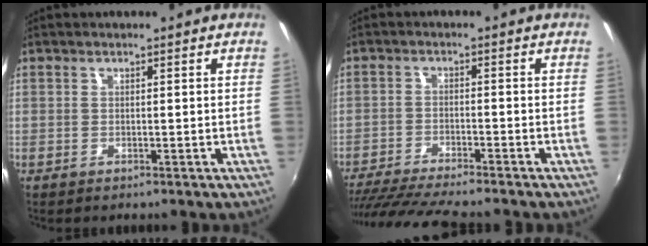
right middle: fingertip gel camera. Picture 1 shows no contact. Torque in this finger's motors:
{"motor_torque": [1.07, -1.07, 0.17, 0.06]}